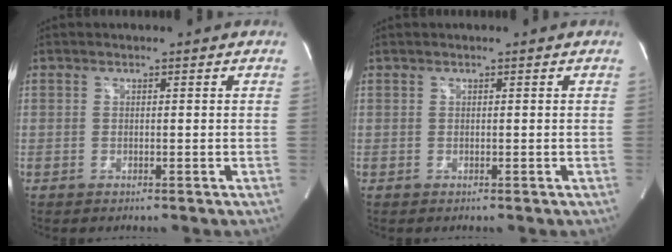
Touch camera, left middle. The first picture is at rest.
{"total": 0.0}